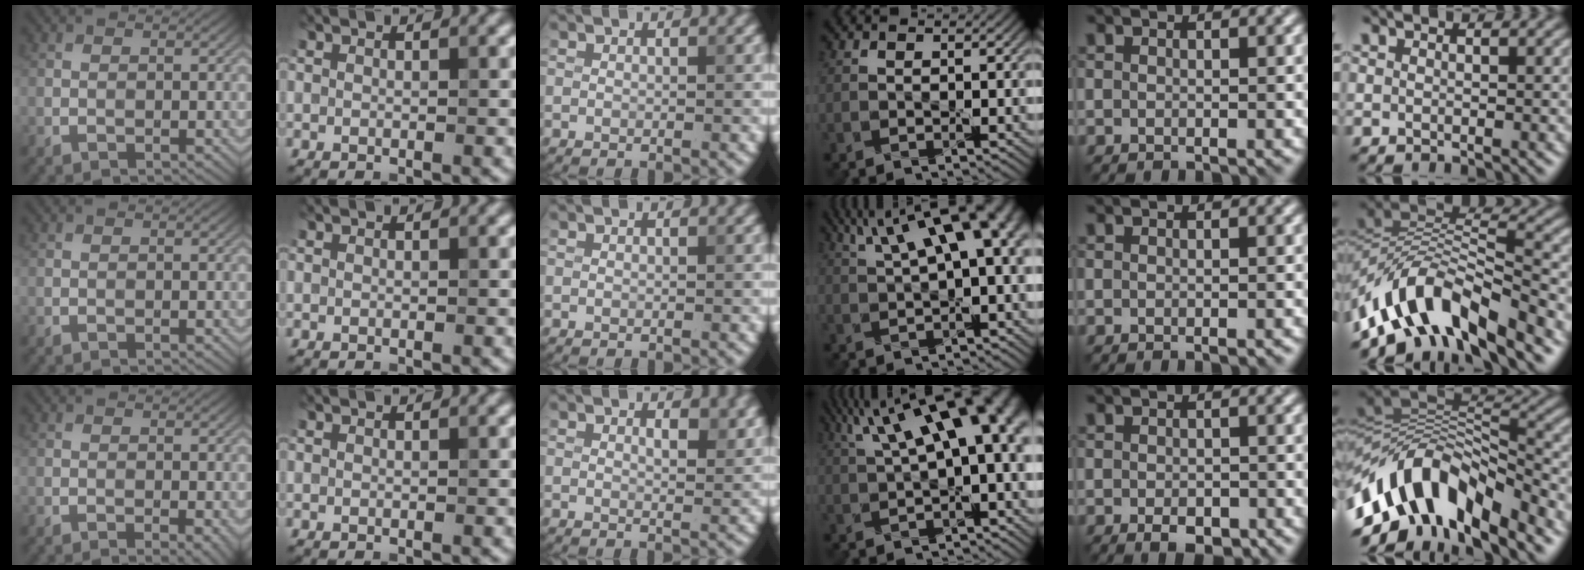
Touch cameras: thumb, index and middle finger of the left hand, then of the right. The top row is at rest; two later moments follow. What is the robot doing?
{"motion": "pour", "object": "sugar"}